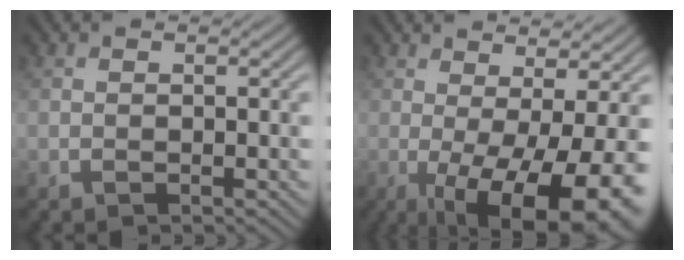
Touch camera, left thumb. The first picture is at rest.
{"total": 12.7, "force": [-2.8, 3.5, 11.9], "torque": [-0.162, 0.003, -0.030]}